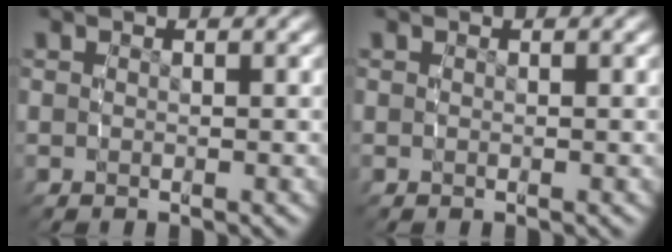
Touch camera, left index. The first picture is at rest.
{"total": 0.0}